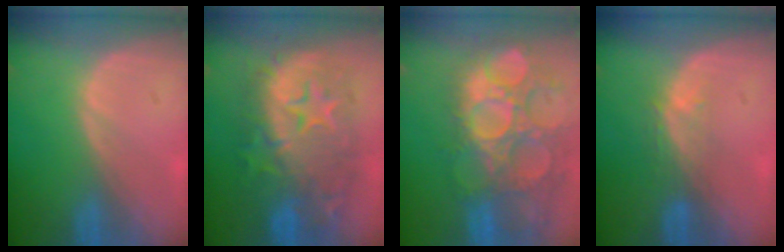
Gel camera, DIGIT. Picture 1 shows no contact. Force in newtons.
{"total": 12.6, "press": 12.6, "slide": 1.1}
{"total": 15.4, "press": 12.6, "slide": 8.7}
{"total": 2.9, "press": 2.4, "slide": 1.7}